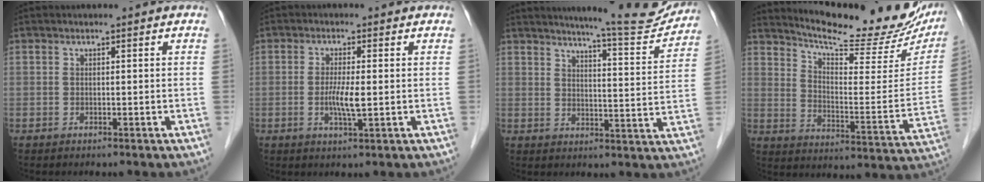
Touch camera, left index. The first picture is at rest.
{"total": 3.8, "force": [-0.4, 0.5, 3.7], "torque": [-0.069, -0.008, -0.006]}
{"total": 13.4, "force": [12.7, 0.5, 4.2], "torque": [-0.051, -0.037, 0.155]}
{"total": 22.6, "force": [20.0, 3.6, 9.8], "torque": [-0.142, -0.055, 0.265]}